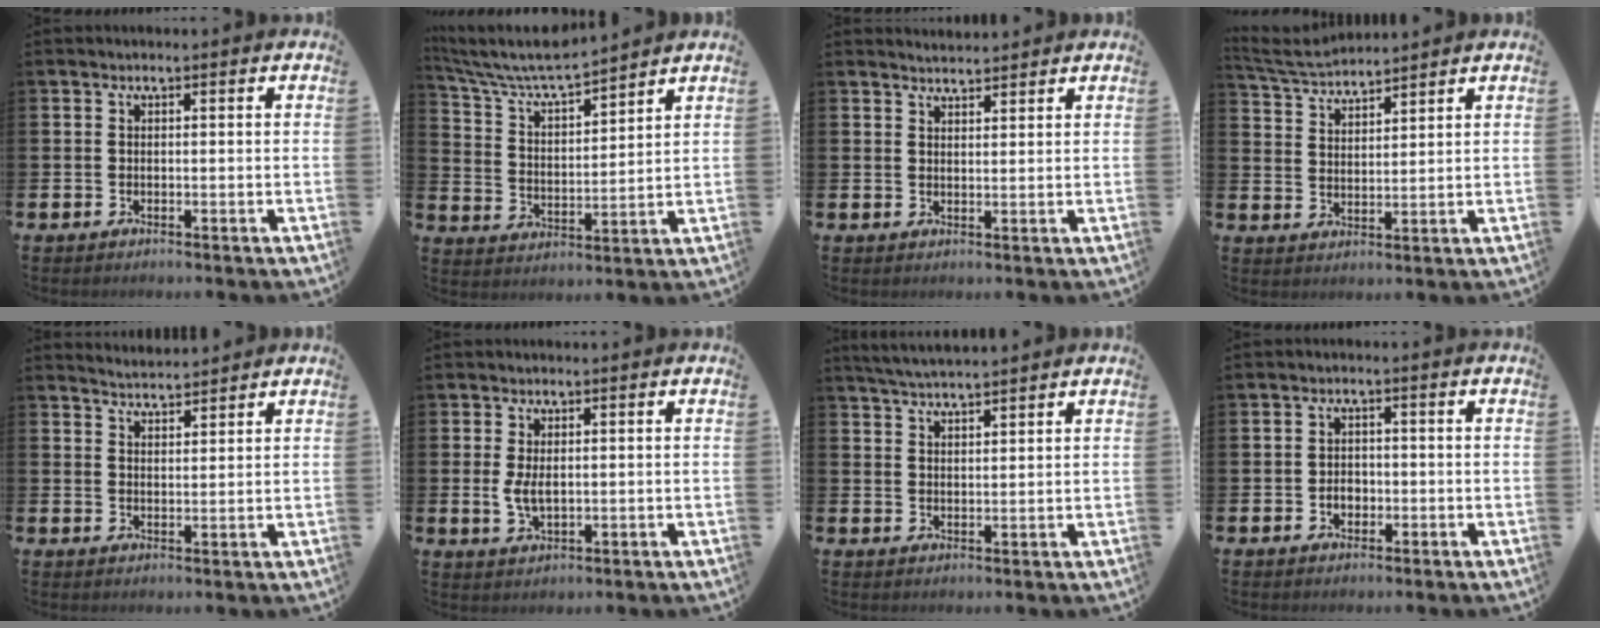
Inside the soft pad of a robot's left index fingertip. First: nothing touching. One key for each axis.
{"total": 7.7, "fx": 7.3, "fy": 0.7, "fz": 2.5, "tx": -0.082, "ty": -0.047, "tz": 0.126}
{"total": 2.8, "fx": 2.8, "fy": 0.3, "fz": -0.1, "tx": -0.003, "ty": -0.013, "tz": 0.051}
{"total": 4.8, "fx": 4.7, "fy": 0.6, "fz": 0.7, "tx": -0.037, "ty": -0.023, "tz": 0.085}
{"total": 3.7, "fx": 3.7, "fy": 0.1, "fz": -0.3, "tx": -0.003, "ty": -0.020, "tz": 0.068}
{"total": 2.9, "fx": 0.4, "fy": 1.5, "fz": 2.5, "tx": -0.040, "ty": 0.001, "tz": 0.004}
{"total": 4.0, "fx": 4.0, "fy": 0.0, "fz": 0.7, "tx": -0.023, "ty": -0.016, "tz": 0.072}
{"total": 2.1, "fx": -0.6, "fy": 1.7, "fz": 1.2, "tx": -0.014, "ty": 0.002, "tz": -0.015}